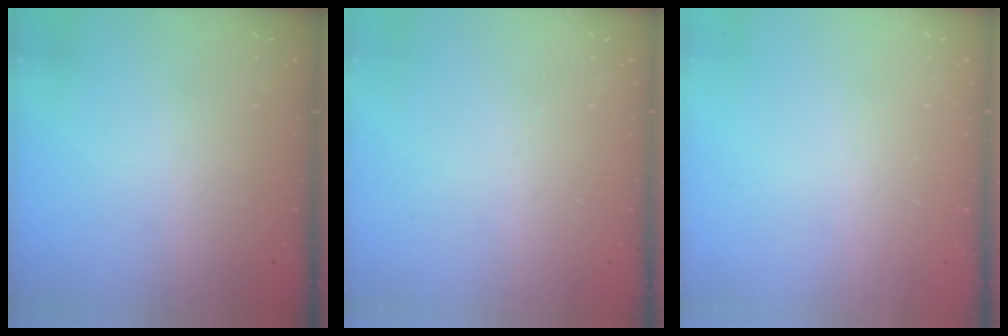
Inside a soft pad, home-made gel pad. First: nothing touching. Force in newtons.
{"total": 0.0}
{"total": 0.0}